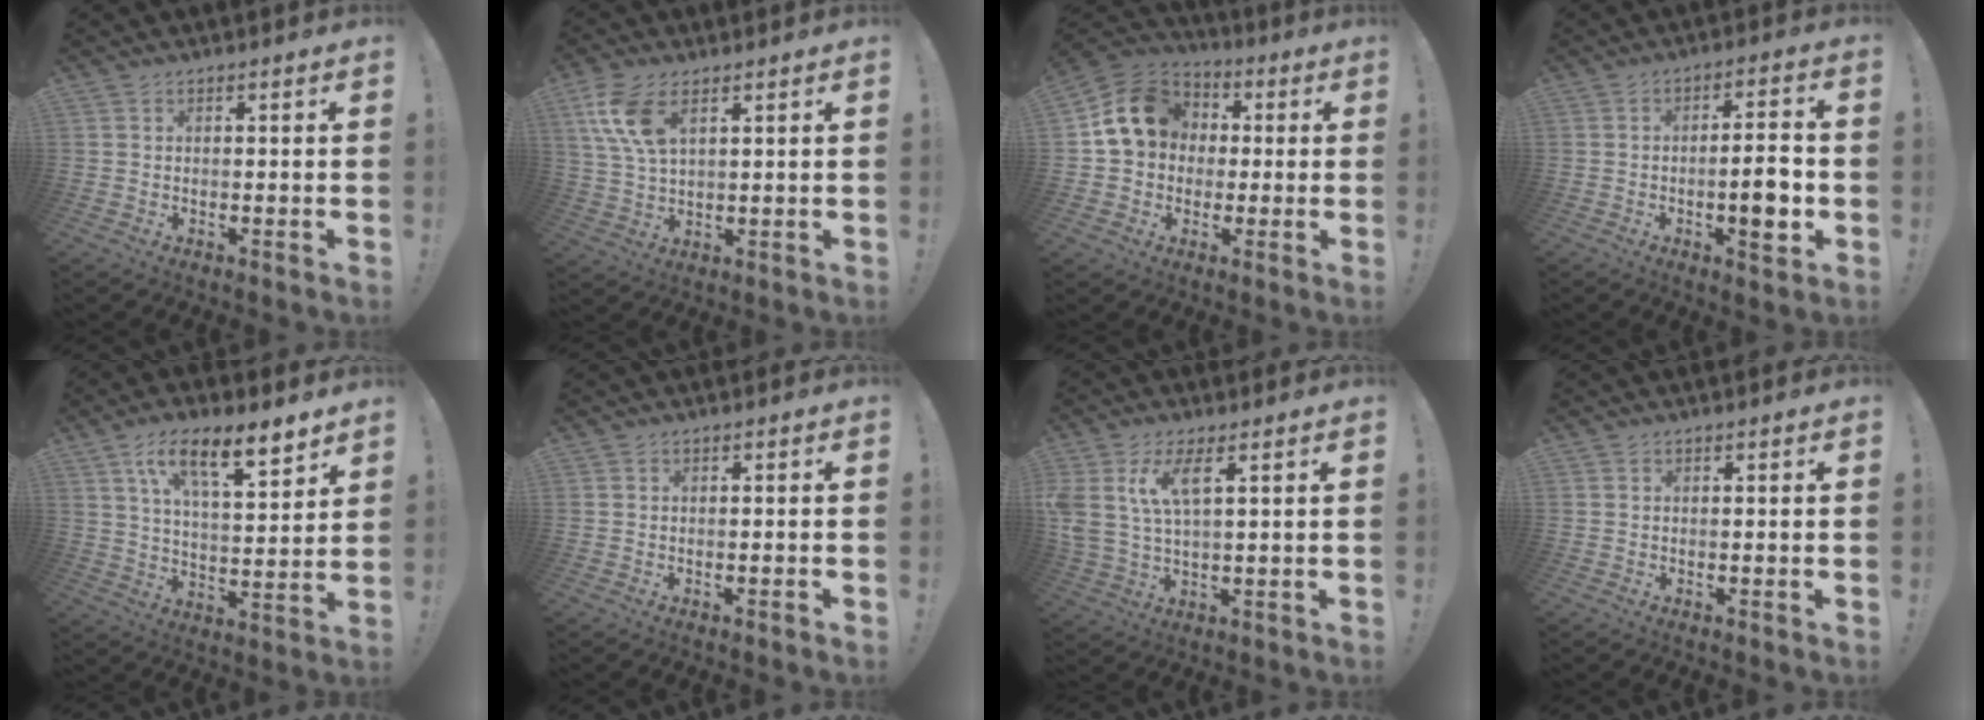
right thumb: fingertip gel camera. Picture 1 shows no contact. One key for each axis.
{"total": 10.4, "fx": 4.9, "fy": 5.2, "fz": 7.6, "tx": -0.162, "ty": -0.015, "tz": 0.091}
{"total": 14.5, "fx": 3.0, "fy": 12.1, "fz": 7.4, "tx": -0.100, "ty": 0.009, "tz": 0.066}
{"total": 9.0, "fx": -2.5, "fy": 2.2, "fz": 8.3, "tx": -0.120, "ty": 0.009, "tz": -0.040}
{"total": 14.2, "fx": 8.8, "fy": 4.0, "fz": 10.4, "tx": -0.170, "ty": -0.043, "tz": 0.146}
{"total": 0.8, "fx": -0.6, "fy": -0.3, "fz": 0.3, "tx": -0.013, "ty": 0.001, "tz": -0.010}
{"total": 8.8, "fx": 4.2, "fy": 3.2, "fz": 7.0, "tx": -0.150, "ty": -0.014, "tz": 0.075}
{"total": 0.0}